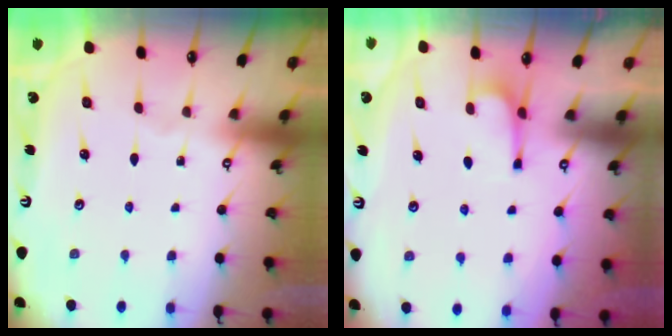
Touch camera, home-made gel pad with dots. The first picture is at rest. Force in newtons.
{"total": 1.2, "press": 1.2, "slide": 0.5}